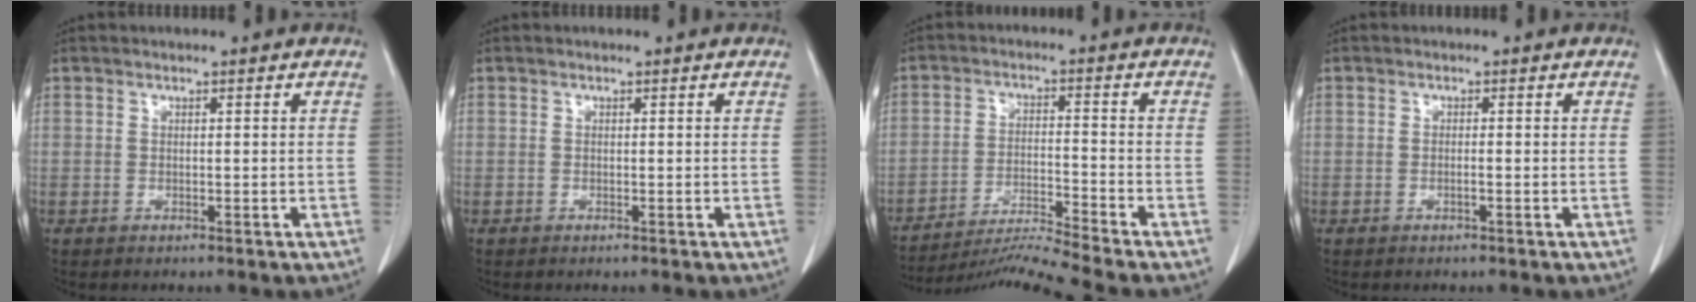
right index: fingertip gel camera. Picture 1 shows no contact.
{"total": 0.0}
{"total": 9.7, "force": [-8.8, -3.4, 2.0], "torque": [-0.027, -0.013, -0.156]}
{"total": 0.6, "force": [-0.3, -0.1, 0.5], "torque": [-0.010, 0.001, -0.004]}